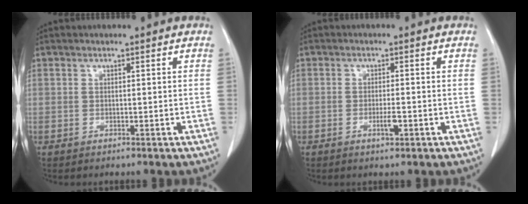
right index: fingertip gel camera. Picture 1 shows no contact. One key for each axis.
{"total": 2.1, "fx": -0.8, "fy": 0.4, "fz": 1.9, "tx": -0.035, "ty": -0.001, "tz": -0.014}